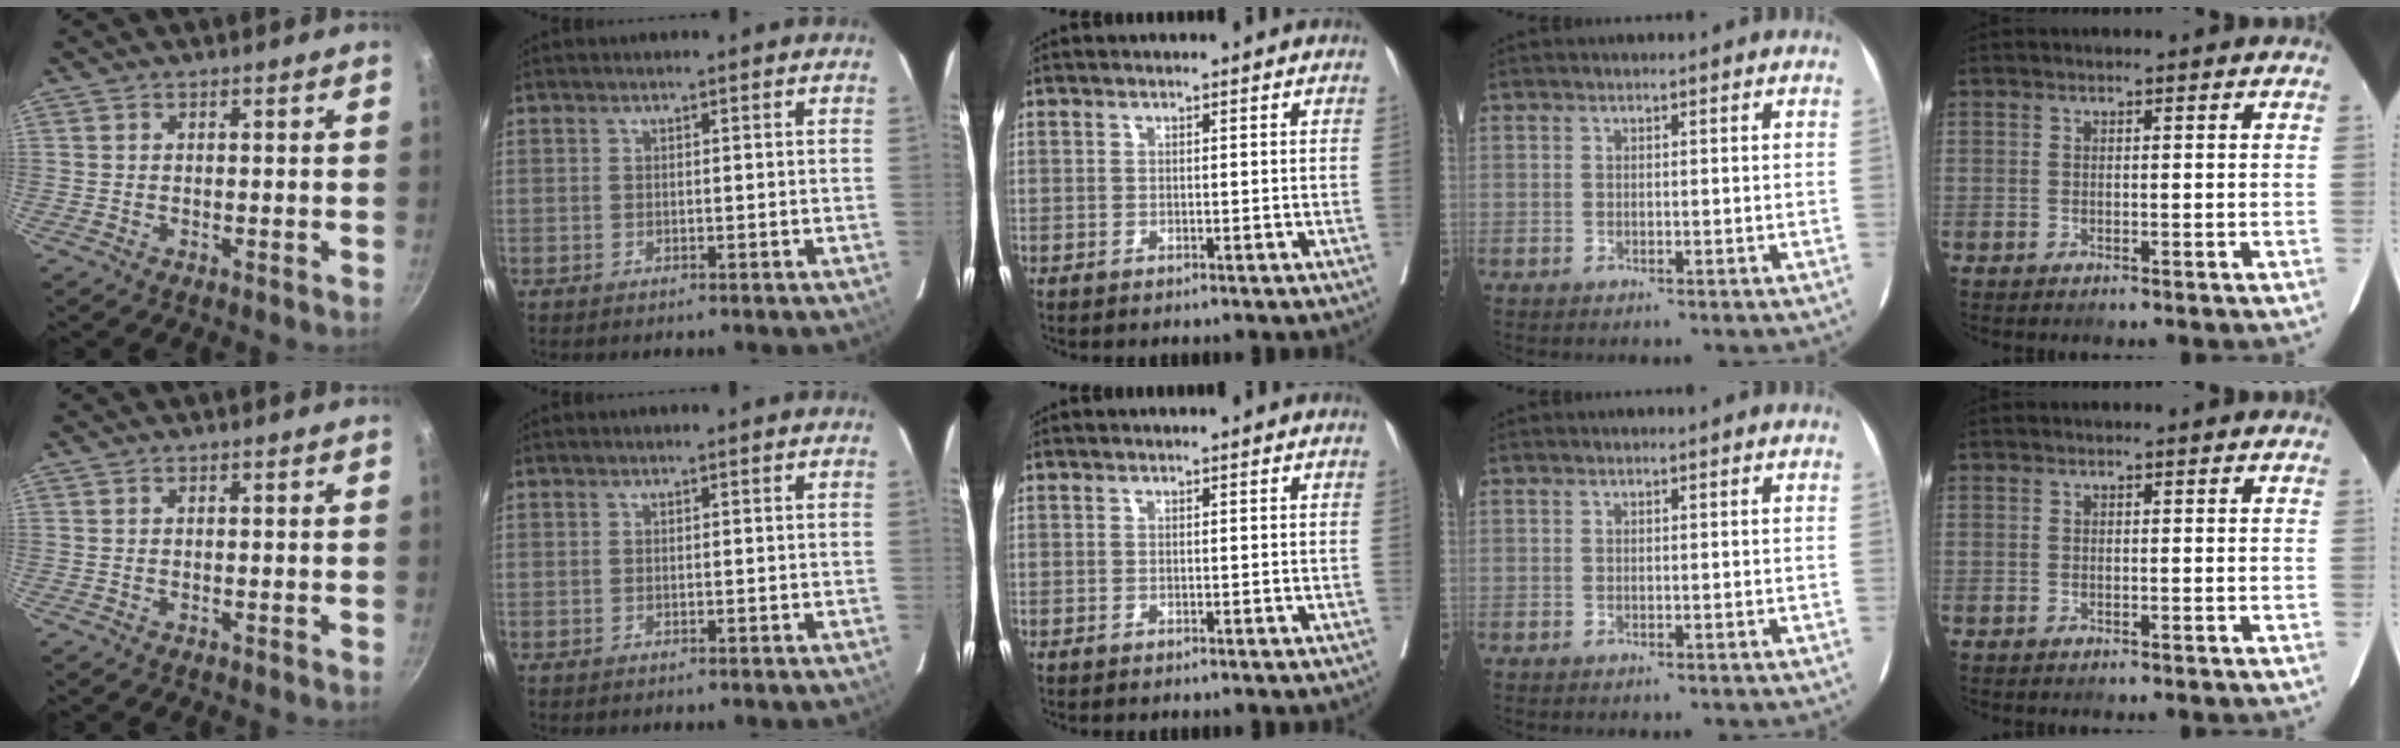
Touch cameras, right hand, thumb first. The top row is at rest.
{}